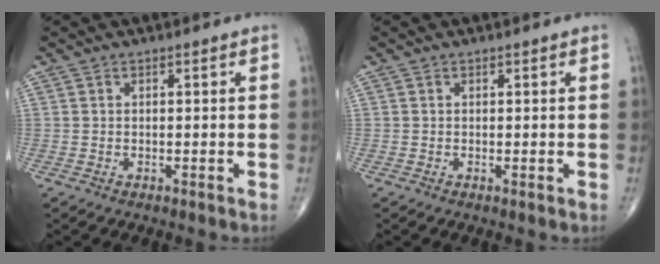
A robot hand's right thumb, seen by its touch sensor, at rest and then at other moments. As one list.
[{"total": 0.0}]